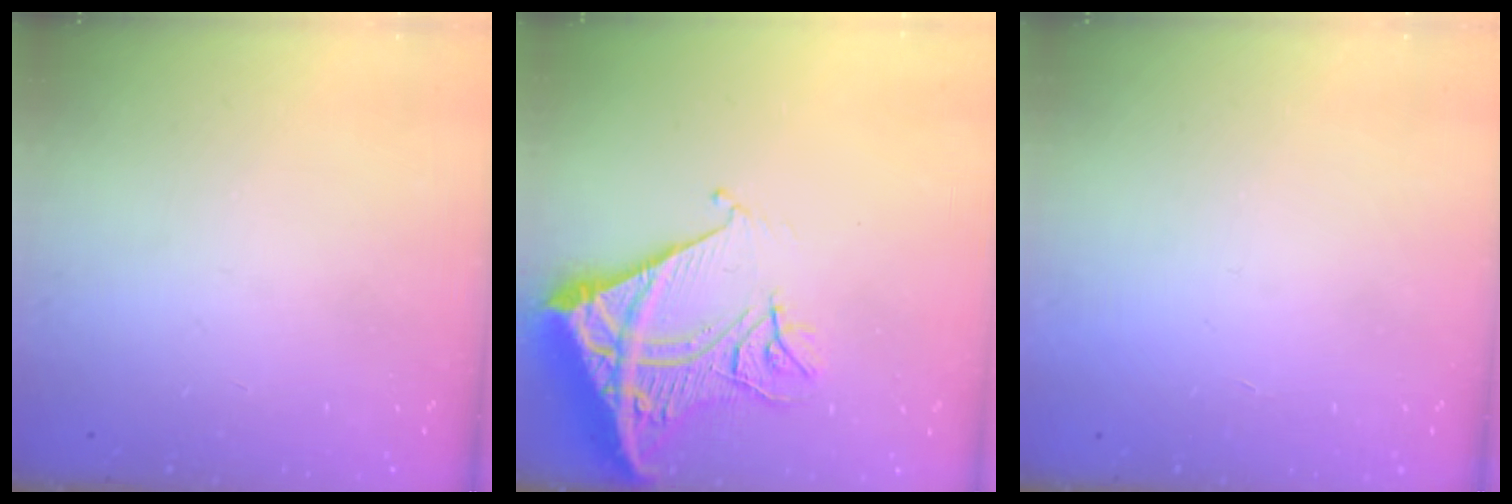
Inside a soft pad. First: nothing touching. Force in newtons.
{"total": 16.2, "press": 16.1, "slide": 2.1}
{"total": 1.5, "press": 1.5, "slide": 0.1}